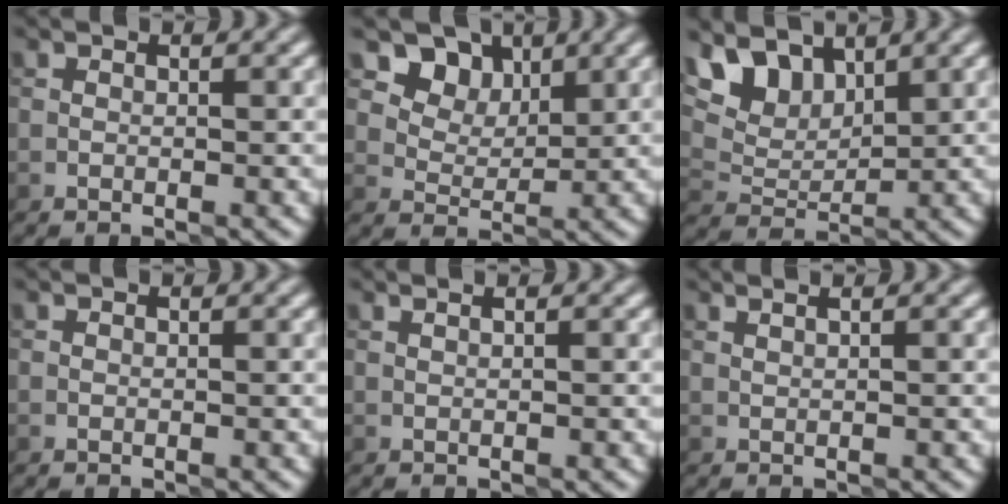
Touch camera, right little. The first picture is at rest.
{"total": 8.3, "force": [5.1, 5.4, 3.6], "torque": [-0.073, -0.001, 0.096]}
{"total": 5.3, "force": [3.8, 2.8, 2.5], "torque": [-0.058, -0.004, 0.074]}
{"total": 0.0}
{"total": 0.6, "force": [0.6, -0.2, 0.2], "torque": [-0.003, 0.004, 0.006]}
{"total": 1.1, "force": [1.0, 0.1, 0.6], "torque": [0.002, -0.001, 0.006]}